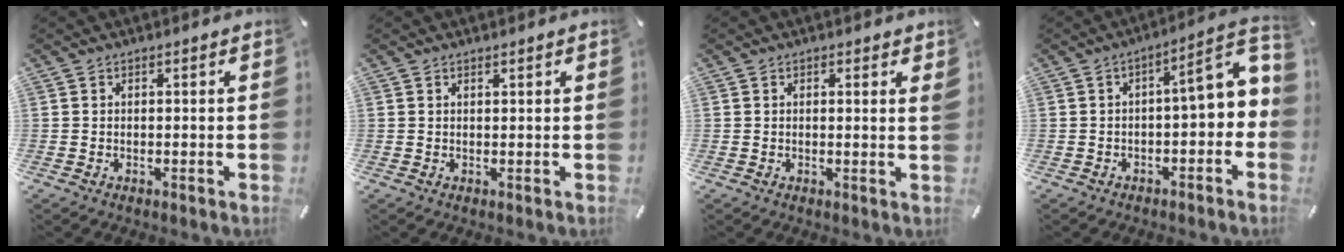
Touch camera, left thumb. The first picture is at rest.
{"total": 0.7, "force": [0.6, 0.2, 0.3], "torque": [-0.006, -0.001, 0.010]}
{"total": 1.3, "force": [0.7, 0.2, 1.1], "torque": [-0.015, -0.002, 0.010]}
{"total": 8.1, "force": [0.3, 3.1, 7.4], "torque": [-0.103, -0.016, -0.002]}